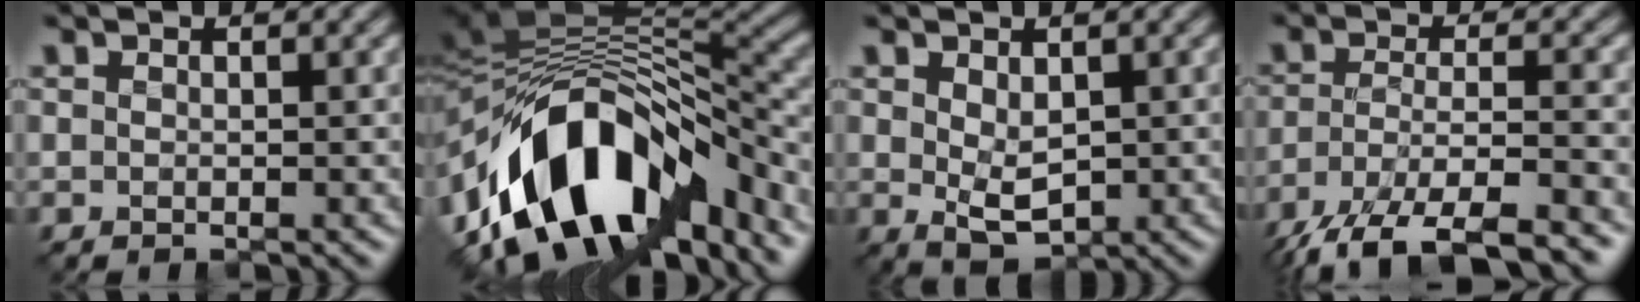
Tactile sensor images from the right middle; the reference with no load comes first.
{"total": 13.4, "force": [-6.3, 7.1, 9.5], "torque": [-0.155, 0.011, -0.110]}
{"total": 2.8, "force": [0.2, 1.7, 2.2], "torque": [-0.044, -0.004, 0.011]}
{"total": 10.1, "force": [-7.6, 2.6, 6.0], "torque": [-0.118, -0.006, -0.135]}